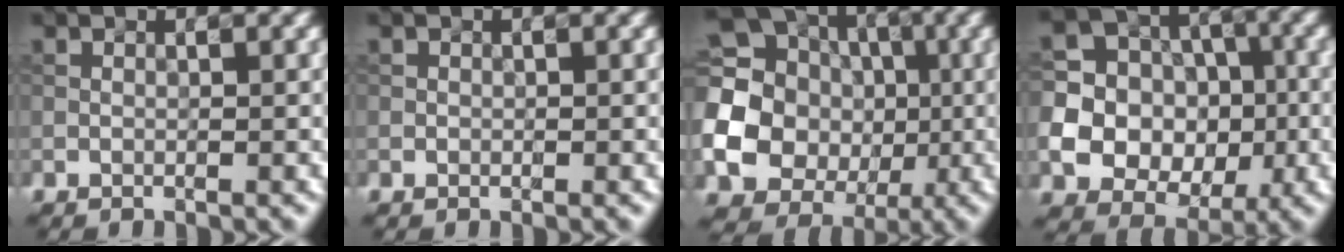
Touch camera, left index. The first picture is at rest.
{"total": 0.0}
{"total": 20.1, "force": [-0.8, 19.1, 6.2], "torque": [-0.190, 0.002, -0.055]}
{"total": 14.9, "force": [-2.1, 13.8, 5.1], "torque": [-0.159, -0.001, -0.046]}